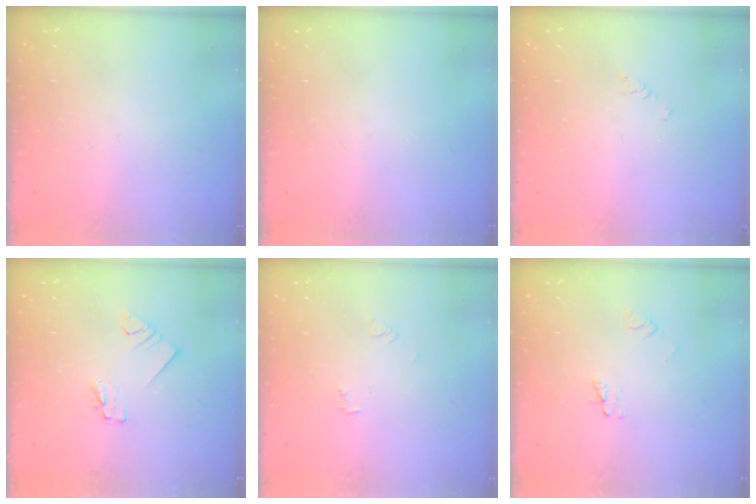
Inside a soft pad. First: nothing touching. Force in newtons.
{"total": 0.0}
{"total": 2.0, "press": 2.0, "slide": 0.3}
{"total": 1.7, "press": 1.7, "slide": 0.1}
{"total": 3.9, "press": 3.8, "slide": 0.5}
{"total": 2.9, "press": 2.9, "slide": 0.3}